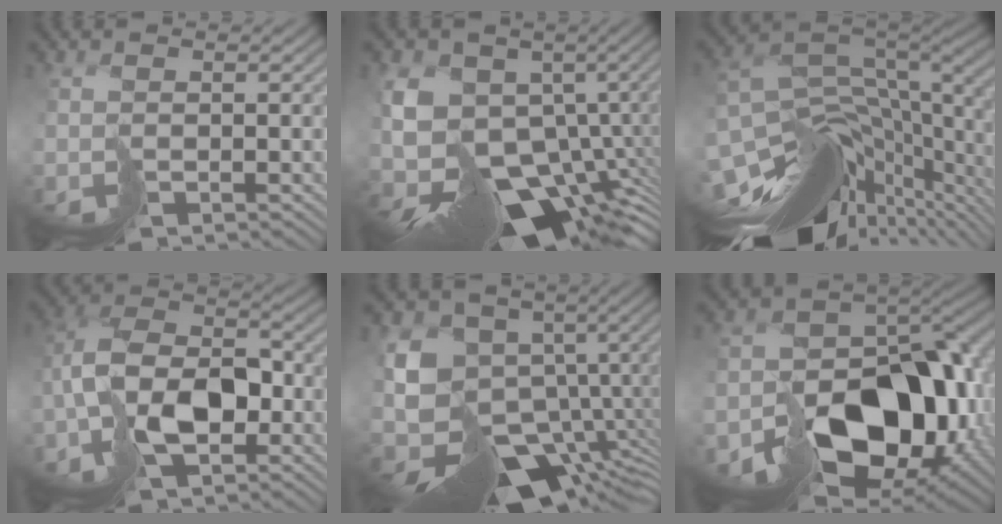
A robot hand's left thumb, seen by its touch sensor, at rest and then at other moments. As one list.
[{"total": 15.4, "force": [-3.8, 10.2, 10.9], "torque": [-0.212, -0.021, -0.041]}, {"total": 14.2, "force": [-7.0, 6.6, 10.4], "torque": [-0.213, -0.011, -0.106]}, {"total": 9.8, "force": [-3.2, 5.8, 7.1], "torque": [-0.131, 0.015, -0.073]}, {"total": 15.1, "force": [-4.9, 10.1, 10.2], "torque": [-0.218, -0.020, -0.063]}, {"total": 17.0, "force": [-7.0, 11.5, 10.3], "torque": [-0.146, -0.037, -0.097]}]